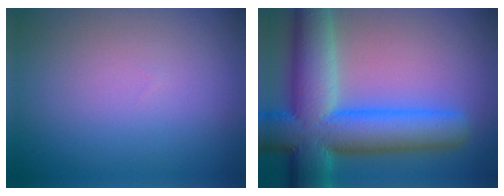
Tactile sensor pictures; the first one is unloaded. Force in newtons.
{"total": 12.8, "press": 12.8, "slide": 0.5}